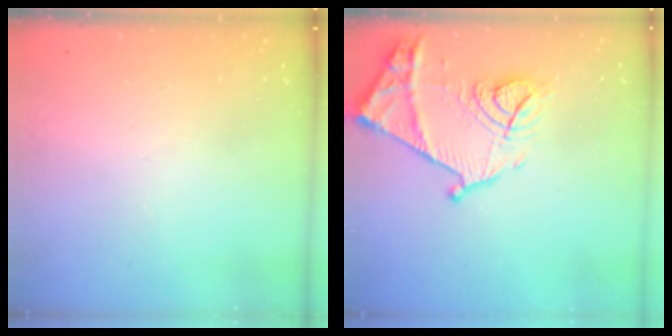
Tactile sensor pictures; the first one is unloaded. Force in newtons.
{"total": 16.5, "press": 16.4, "slide": 1.4}